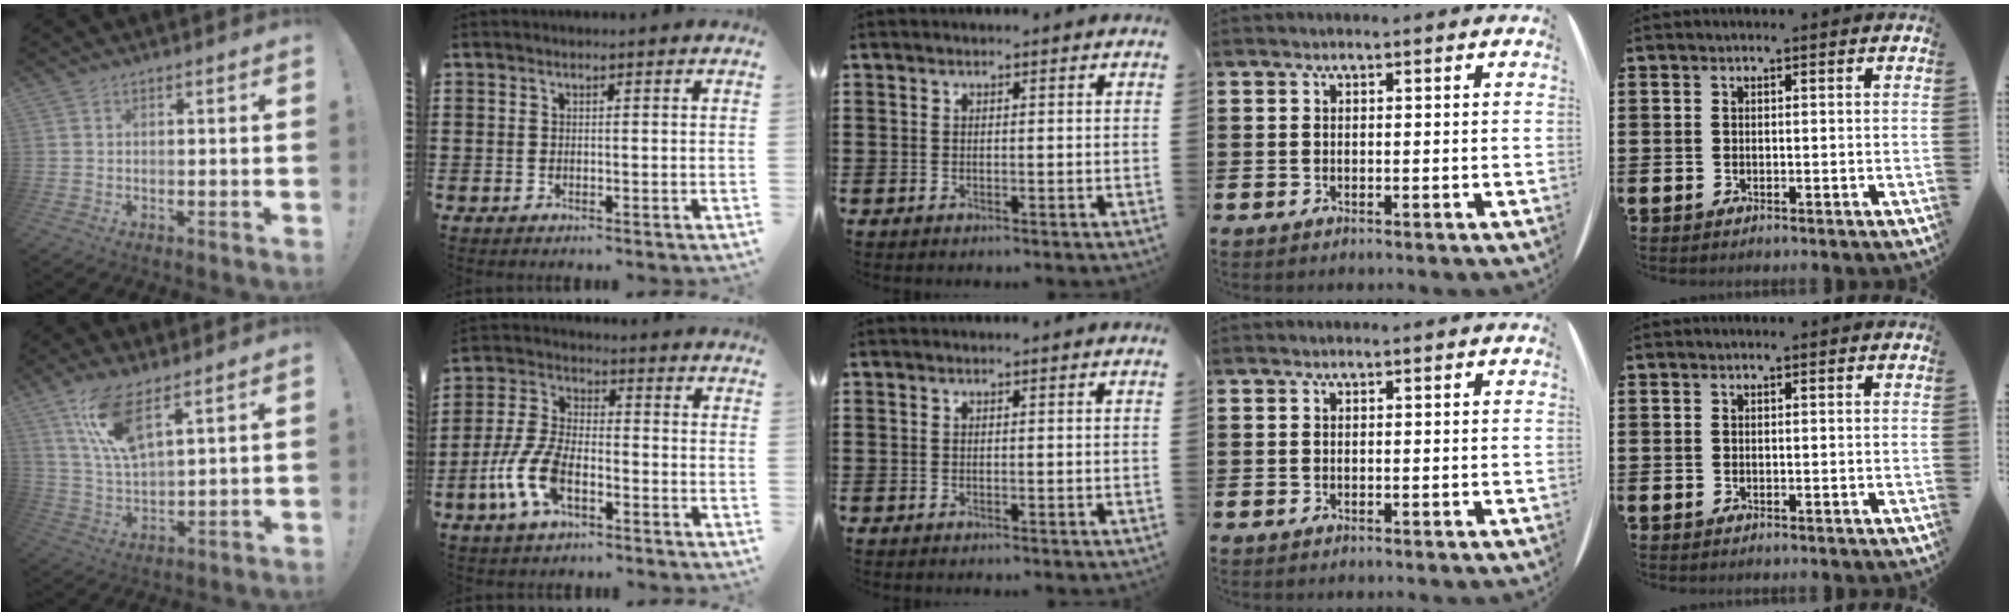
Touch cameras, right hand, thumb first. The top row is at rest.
{"thumb": {"total": 12.0, "force": [7.4, 3.6, 8.7], "torque": [-0.178, -0.029, 0.133]}, "index": {"total": 8.8, "force": [-3.7, 4.1, 6.8], "torque": [-0.178, -0.012, -0.075]}}